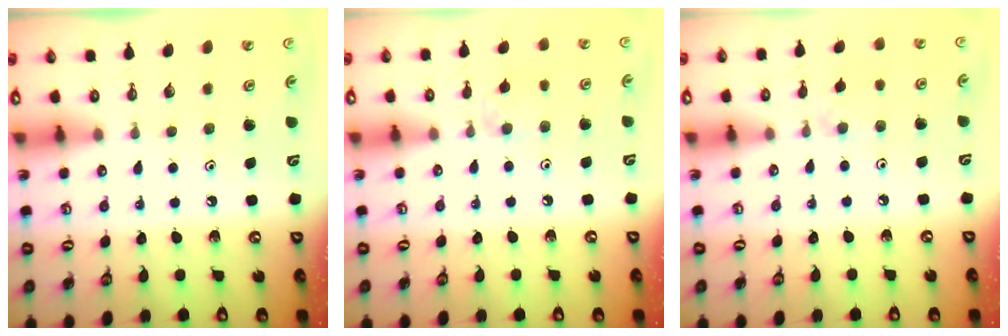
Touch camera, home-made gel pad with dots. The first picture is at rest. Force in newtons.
{"total": 6.3, "press": 6.3, "slide": 0.8}
{"total": 4.2, "press": 4.1, "slide": 0.7}